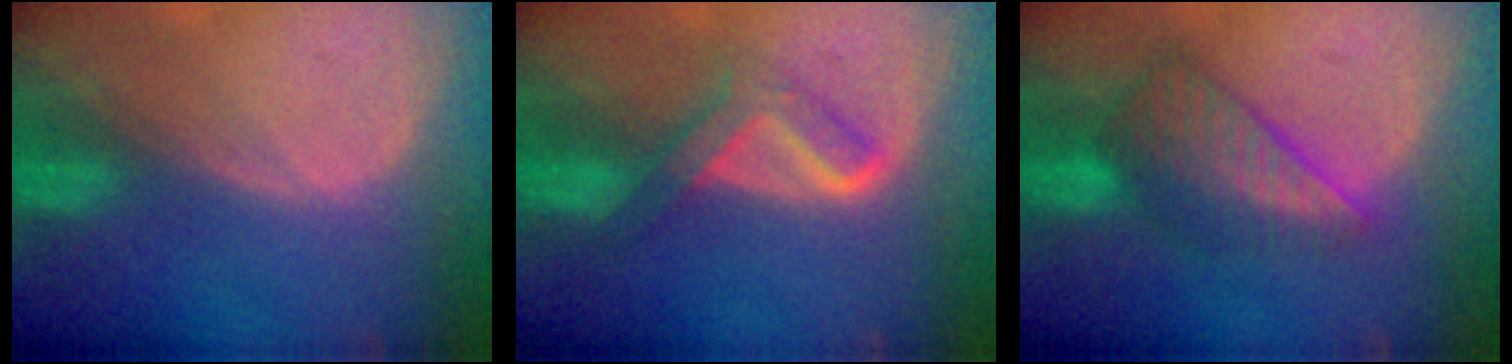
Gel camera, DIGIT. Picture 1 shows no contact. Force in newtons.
{"total": 5.1, "press": 5.0, "slide": 0.8}
{"total": 8.1, "press": 7.2, "slide": 3.8}